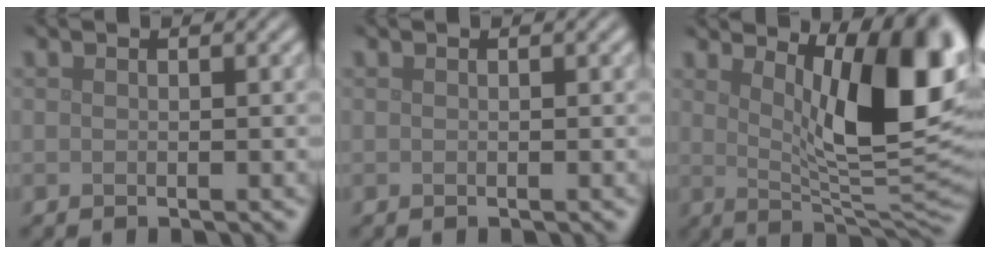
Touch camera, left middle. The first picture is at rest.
{"total": 0.0}
{"total": 11.4, "force": [3.8, 3.5, 10.2], "torque": [-0.129, -0.008, 0.066]}